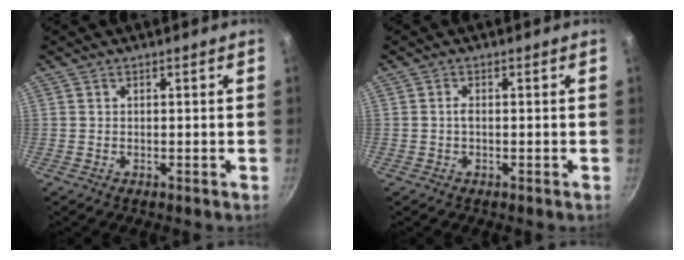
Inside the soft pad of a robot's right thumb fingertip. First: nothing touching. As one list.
[{"total": 1.0, "force": [-0.2, 0.4, 0.9], "torque": [-0.020, 0.004, -0.005]}]